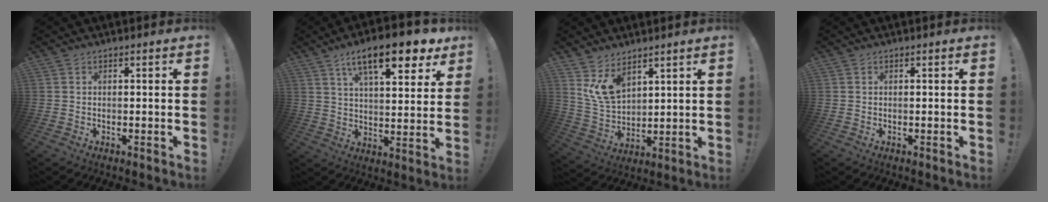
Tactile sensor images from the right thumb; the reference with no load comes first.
{"total": 17.2, "force": [9.7, 5.5, 13.1], "torque": [-0.205, -0.048, 0.154]}
{"total": 10.5, "force": [7.0, 6.0, 5.1], "torque": [-0.091, -0.040, 0.139]}
{"total": 0.0}